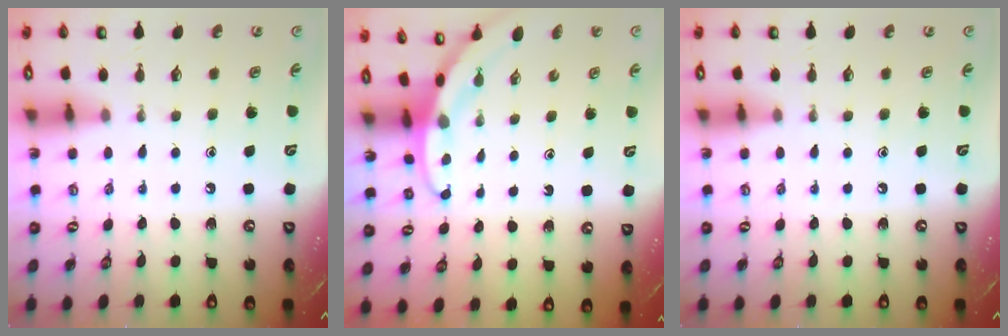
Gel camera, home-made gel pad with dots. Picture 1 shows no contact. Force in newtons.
{"total": 2.8, "press": 2.8, "slide": 0.0}
{"total": 0.0}